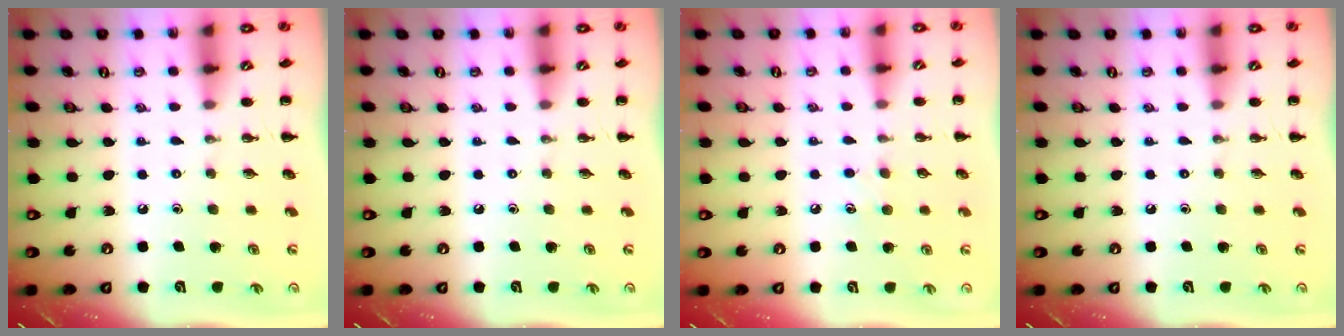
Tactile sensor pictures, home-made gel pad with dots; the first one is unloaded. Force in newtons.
{"total": 0.0}
{"total": 4.4, "press": 4.2, "slide": 1.2}
{"total": 0.0}